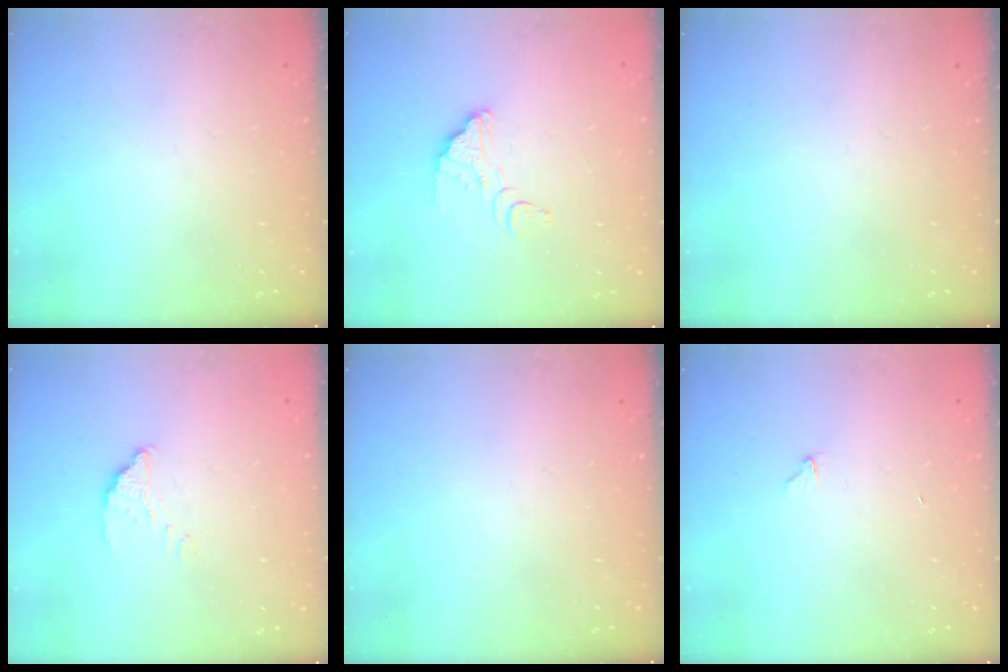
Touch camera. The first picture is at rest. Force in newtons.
{"total": 4.3, "press": 4.2, "slide": 0.3}
{"total": 0.0}
{"total": 2.0, "press": 2.0, "slide": 0.1}
{"total": 0.0}
{"total": 4.8, "press": 4.8, "slide": 0.3}